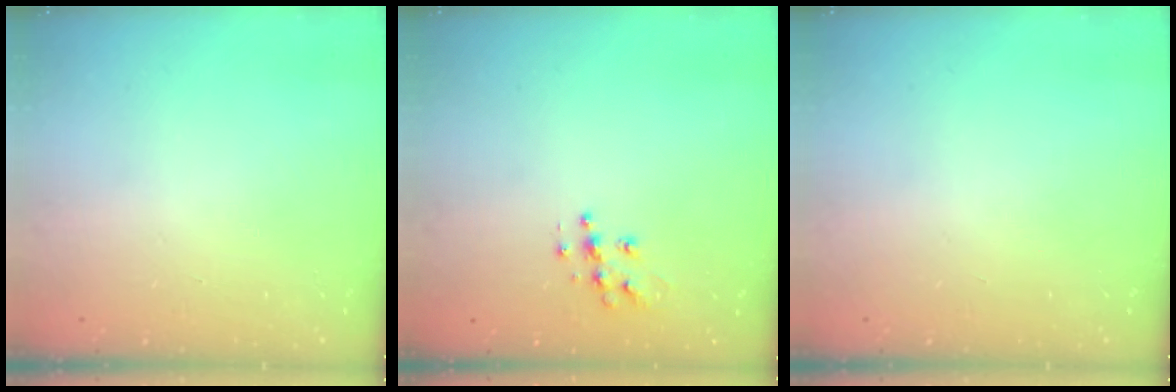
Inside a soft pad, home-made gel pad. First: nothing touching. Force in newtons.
{"total": 8.0, "press": 8.0, "slide": 0.4}
{"total": 0.0}